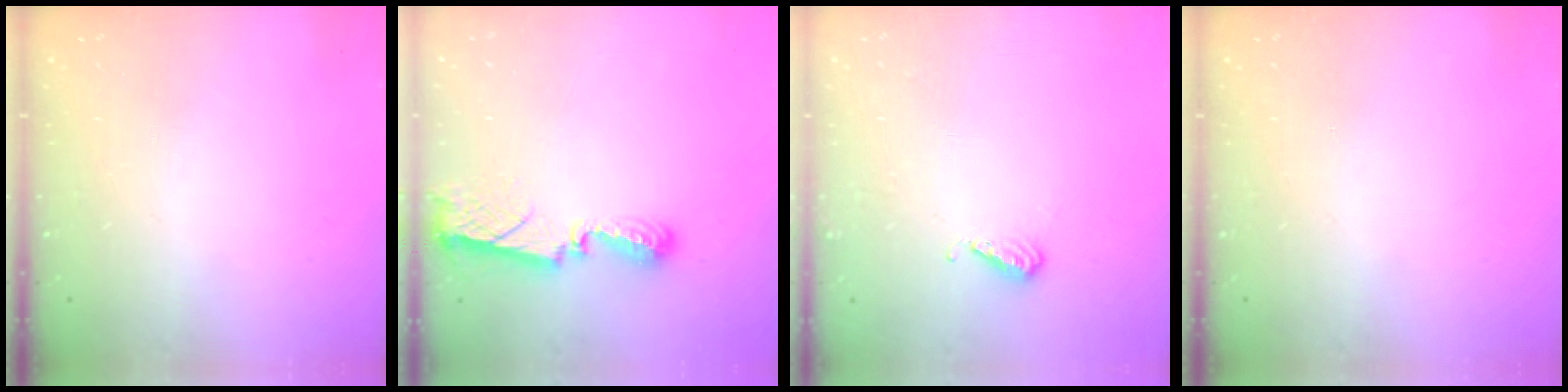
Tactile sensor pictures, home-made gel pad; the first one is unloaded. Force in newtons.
{"total": 8.7, "press": 8.7, "slide": 0.4}
{"total": 5.0, "press": 4.8, "slide": 1.3}
{"total": 0.0}